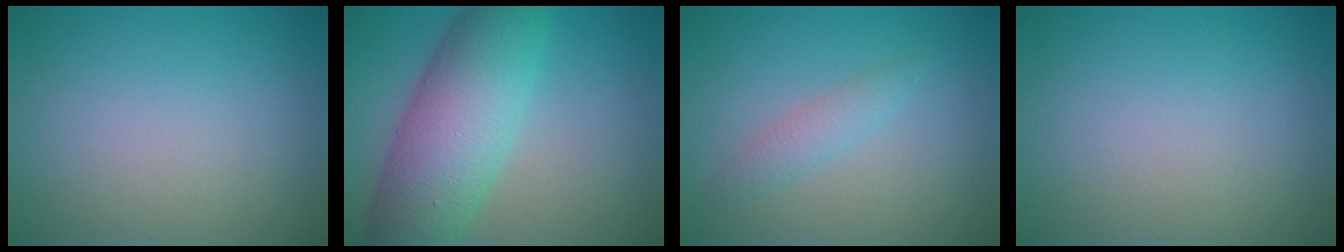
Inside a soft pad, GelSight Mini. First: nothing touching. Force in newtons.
{"total": 9.6, "press": 9.6, "slide": 0.4}
{"total": 1.6, "press": 1.6, "slide": 0.0}
{"total": 0.0}